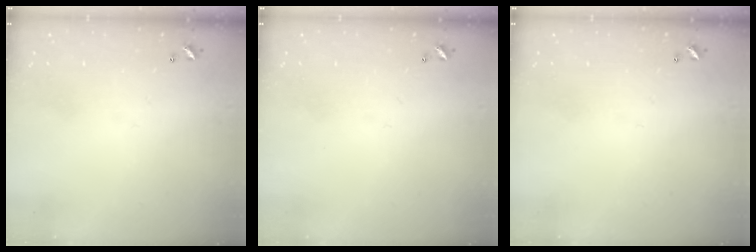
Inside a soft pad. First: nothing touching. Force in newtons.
{"total": 0.0}
{"total": 0.0}